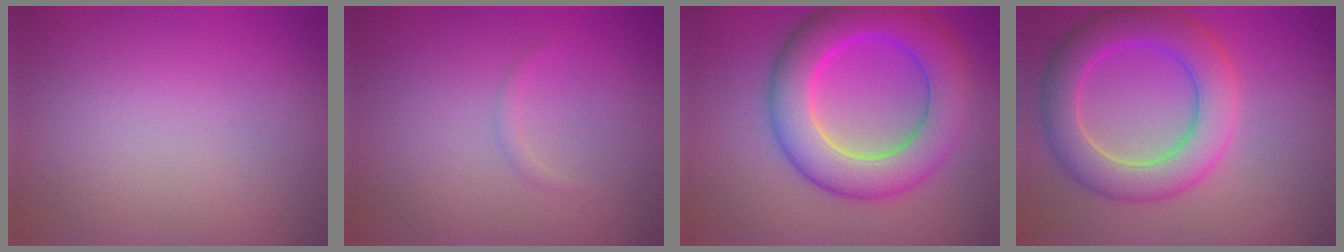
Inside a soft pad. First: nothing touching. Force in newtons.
{"total": 0.6, "press": 0.6, "slide": 0.0}
{"total": 8.9, "press": 8.9, "slide": 0.1}
{"total": 6.9, "press": 6.9, "slide": 0.5}